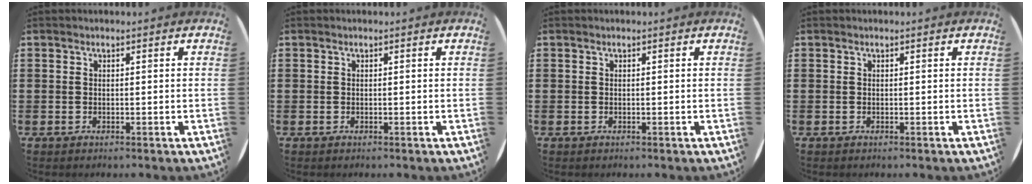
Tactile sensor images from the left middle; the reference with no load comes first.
{"total": 0.0}
{"total": 0.0}
{"total": 0.0}